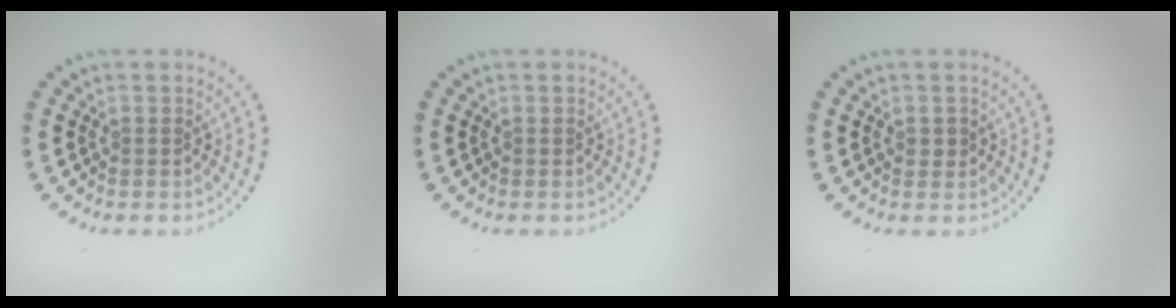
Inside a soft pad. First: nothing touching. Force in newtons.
{"total": 0.0}
{"total": 0.9, "press": 0.9, "slide": 0.2}